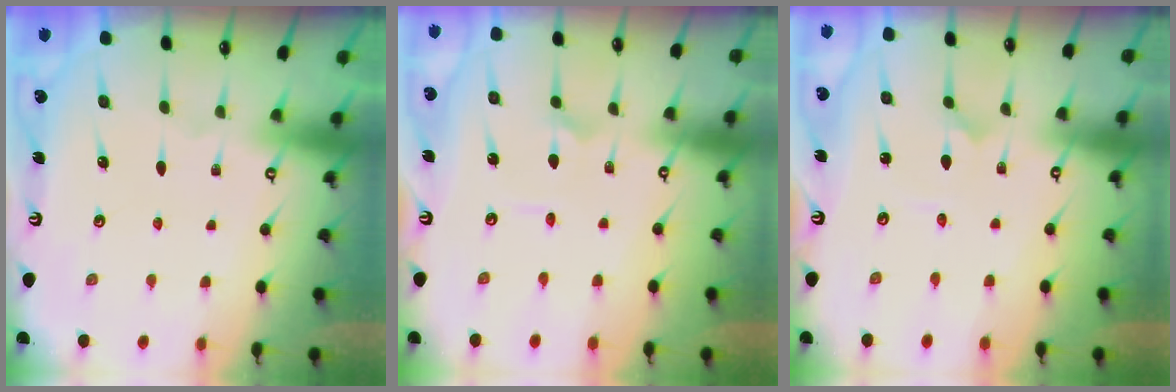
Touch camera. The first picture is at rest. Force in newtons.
{"total": 1.6, "press": 1.6, "slide": 0.1}
{"total": 0.0}